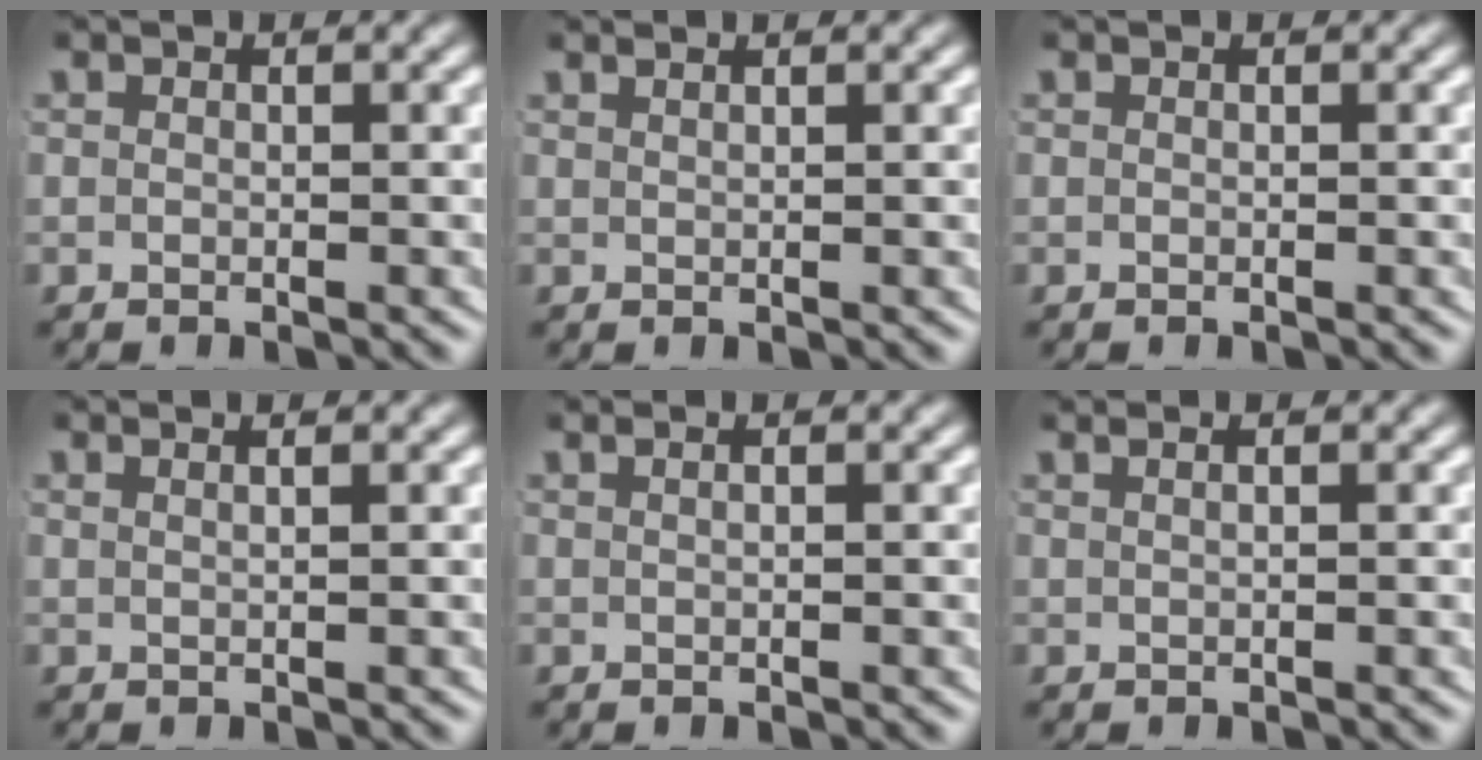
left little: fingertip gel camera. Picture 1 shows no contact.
{"total": 1.0, "force": [0.9, -0.4, 0.3], "torque": [-0.002, 0.000, 0.019]}
{"total": 0.0}
{"total": 1.5, "force": [0.9, -0.4, 1.1], "torque": [-0.012, 0.003, 0.017]}
{"total": 1.1, "force": [0.6, -0.1, 0.9], "torque": [-0.008, 0.008, 0.010]}
{"total": 1.5, "force": [1.0, 0.0, 1.2], "torque": [-0.011, 0.010, 0.015]}